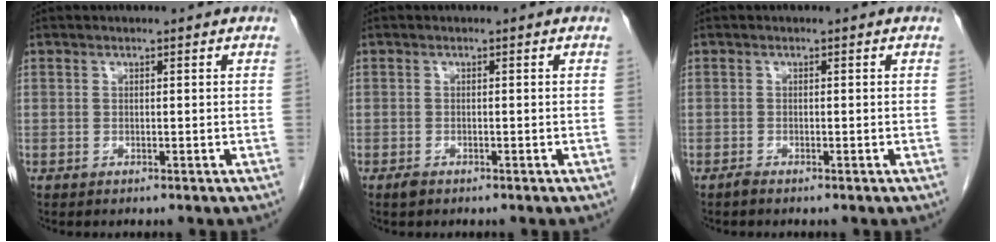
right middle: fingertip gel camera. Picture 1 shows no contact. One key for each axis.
{"total": 0.9, "fx": -0.7, "fy": 0.4, "fz": 0.4, "tx": -0.011, "ty": -0.001, "tz": -0.011}
{"total": 0.6, "fx": -0.5, "fy": 0.0, "fz": 0.2, "tx": -0.008, "ty": -0.002, "tz": -0.011}